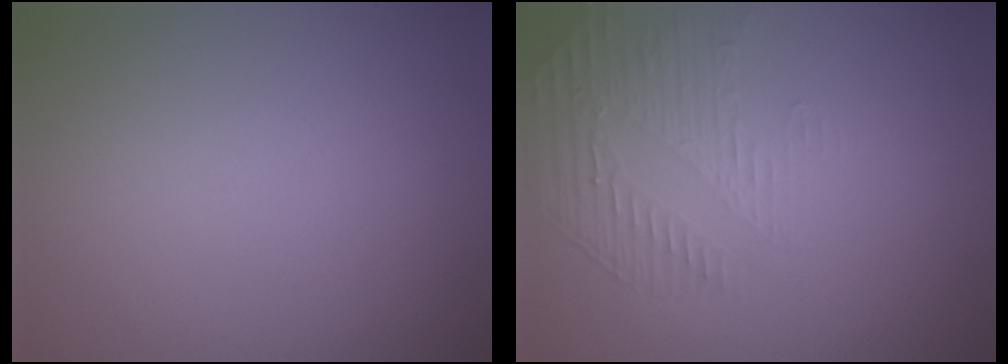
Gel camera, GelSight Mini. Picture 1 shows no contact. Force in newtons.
{"total": 1.8, "press": 1.1, "slide": 1.5}